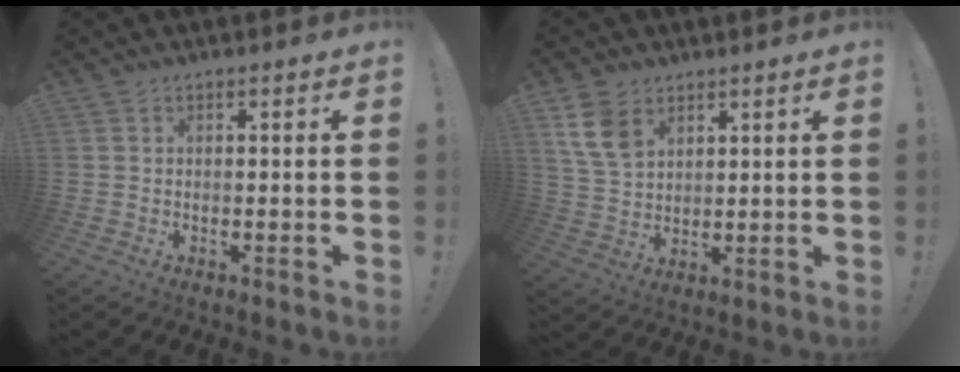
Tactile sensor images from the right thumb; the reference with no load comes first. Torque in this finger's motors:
{"motor_torque": [-0.51, 0.86, 1.01, 0.36, -0.03]}